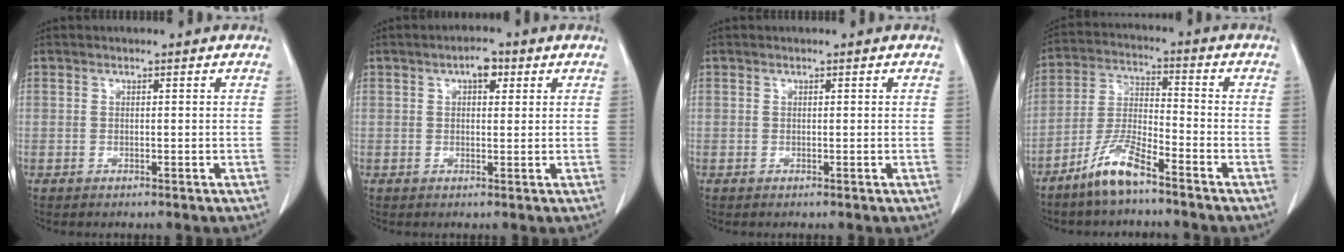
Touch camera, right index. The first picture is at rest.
{"total": 3.2, "force": [1.4, 1.4, 2.4], "torque": [-0.038, 0.009, 0.019]}
{"total": 0.0}
{"total": 8.2, "force": [-6.0, 1.2, 5.5], "torque": [-0.122, -0.014, -0.122]}